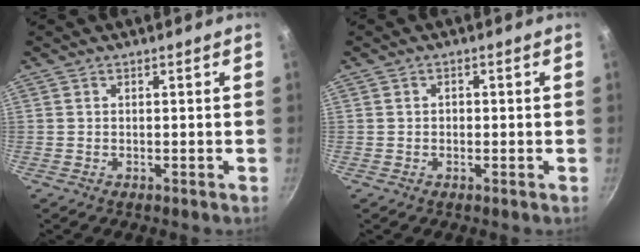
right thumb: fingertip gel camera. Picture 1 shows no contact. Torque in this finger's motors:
{"motor_torque": [-0.39, -0.44, -0.05, 0.48, 0.04]}